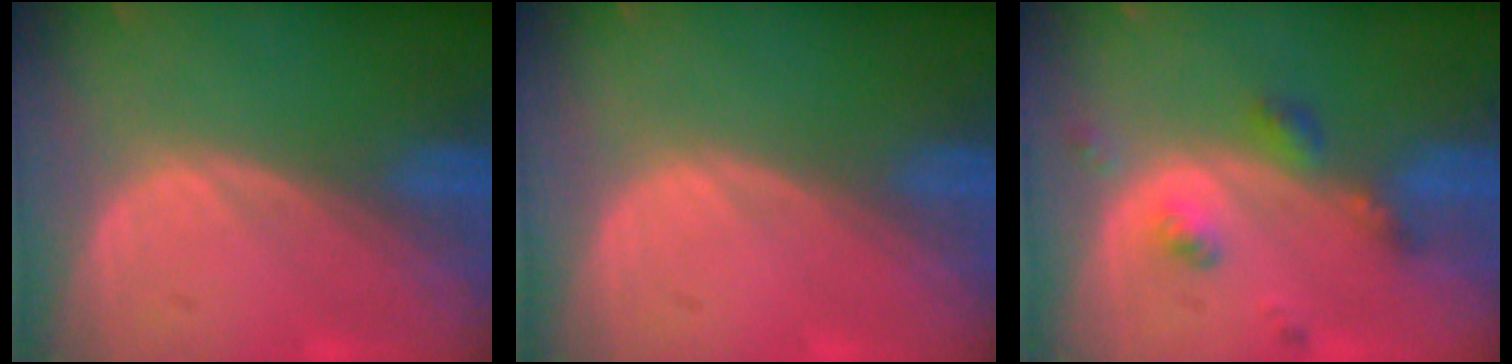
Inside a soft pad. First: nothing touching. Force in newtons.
{"total": 0.0}
{"total": 4.9, "press": 4.4, "slide": 2.2}